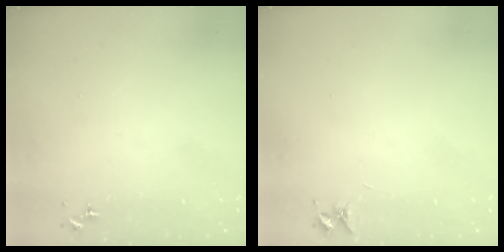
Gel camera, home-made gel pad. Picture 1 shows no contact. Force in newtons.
{"total": 3.6, "press": 3.6, "slide": 0.5}